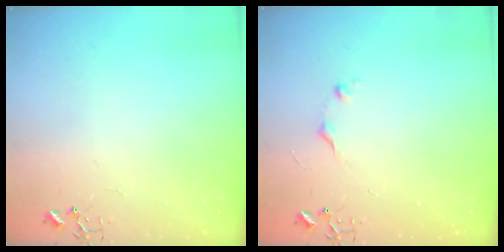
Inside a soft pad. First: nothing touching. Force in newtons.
{"total": 5.2, "press": 5.1, "slide": 0.7}